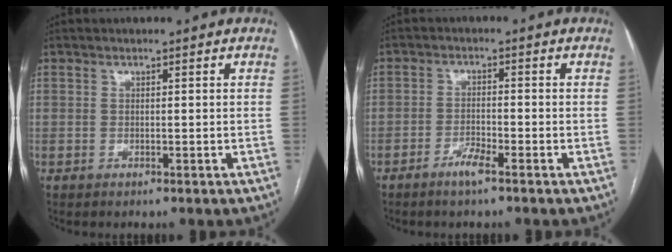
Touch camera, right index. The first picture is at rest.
{"total": 3.1, "force": [-2.2, 0.1, 2.1], "torque": [-0.042, -0.002, -0.043]}